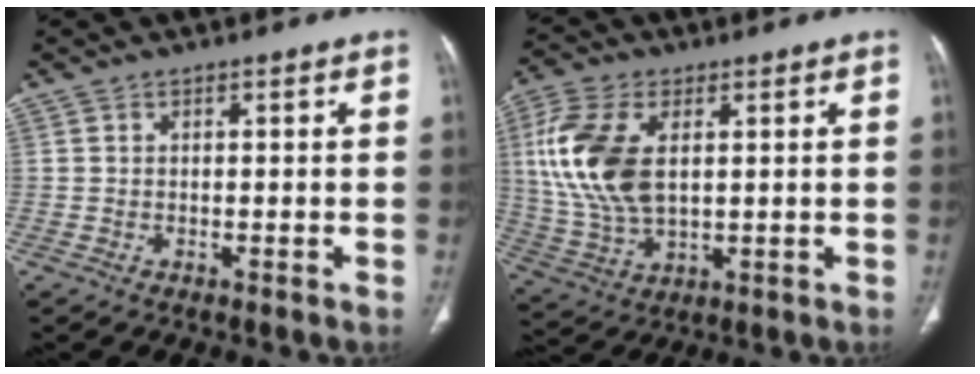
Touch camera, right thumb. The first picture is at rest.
{"total": 15.5, "force": [3.1, 8.7, 12.5], "torque": [-0.275, -0.005, 0.065]}